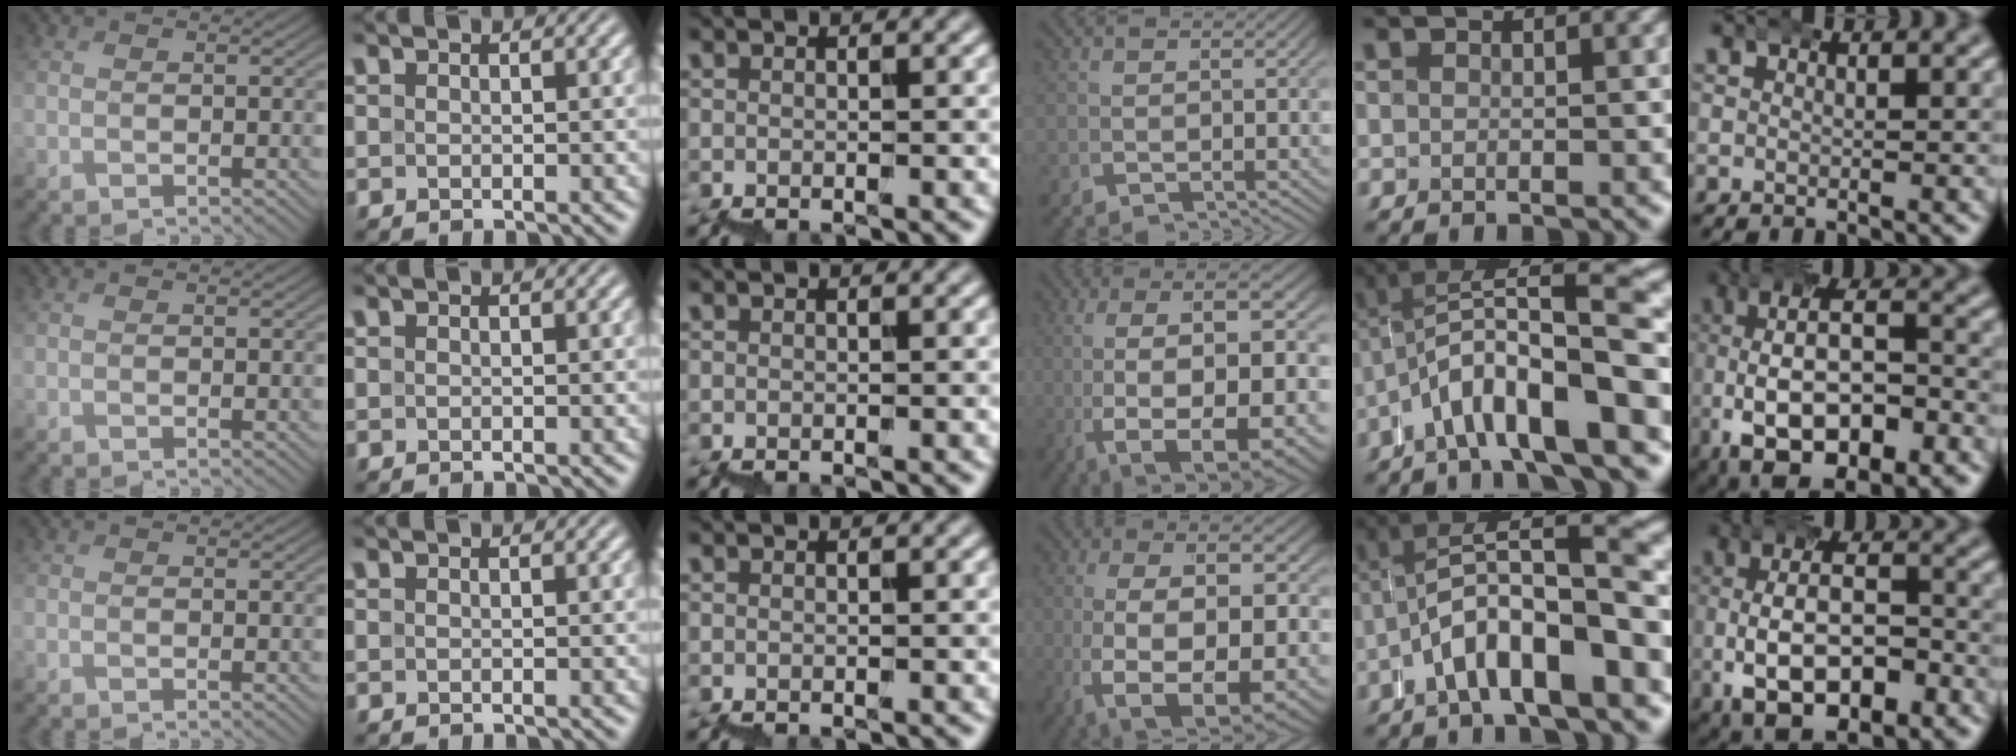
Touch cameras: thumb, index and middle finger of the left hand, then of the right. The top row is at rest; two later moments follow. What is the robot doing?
{"motion": "wrap", "object": "bubble wrap"}